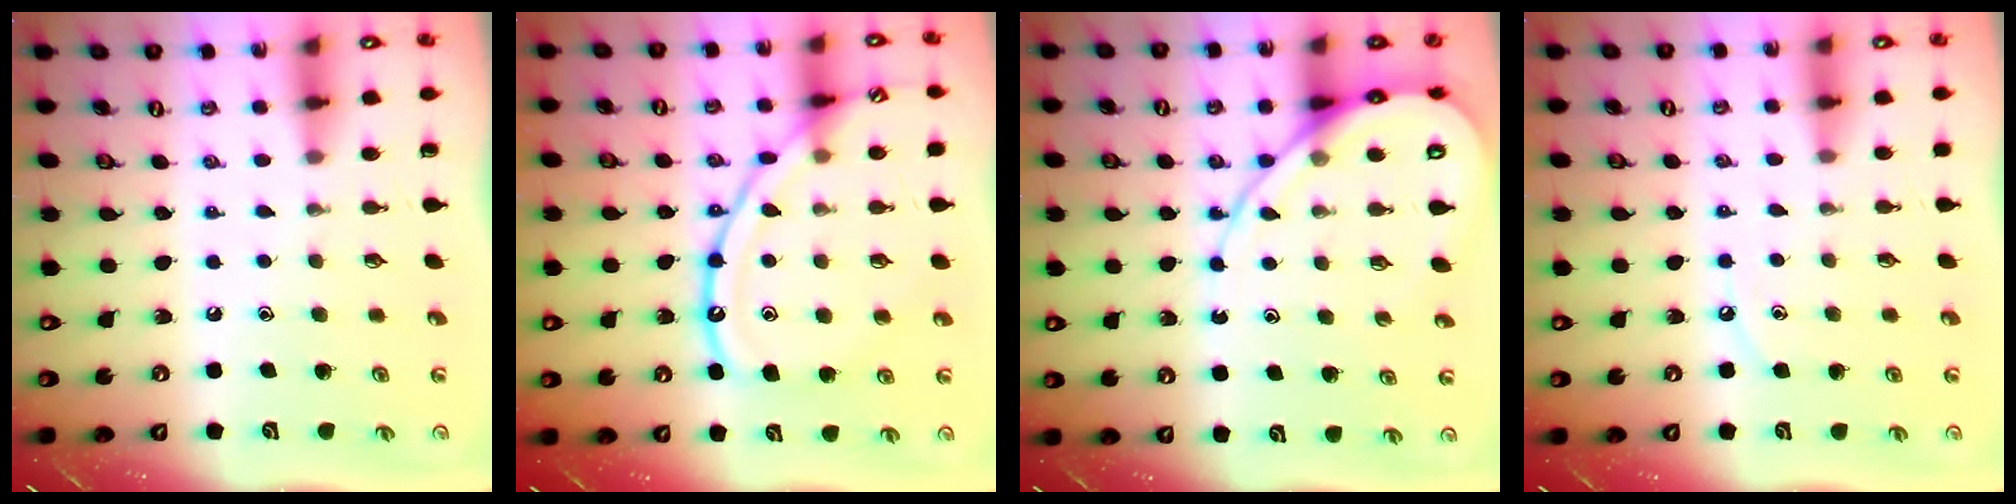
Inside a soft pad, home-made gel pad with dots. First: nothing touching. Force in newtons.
{"total": 16.4, "press": 16.3, "slide": 1.4}
{"total": 11.5, "press": 11.5, "slide": 1.2}
{"total": 4.1, "press": 4.1, "slide": 0.6}